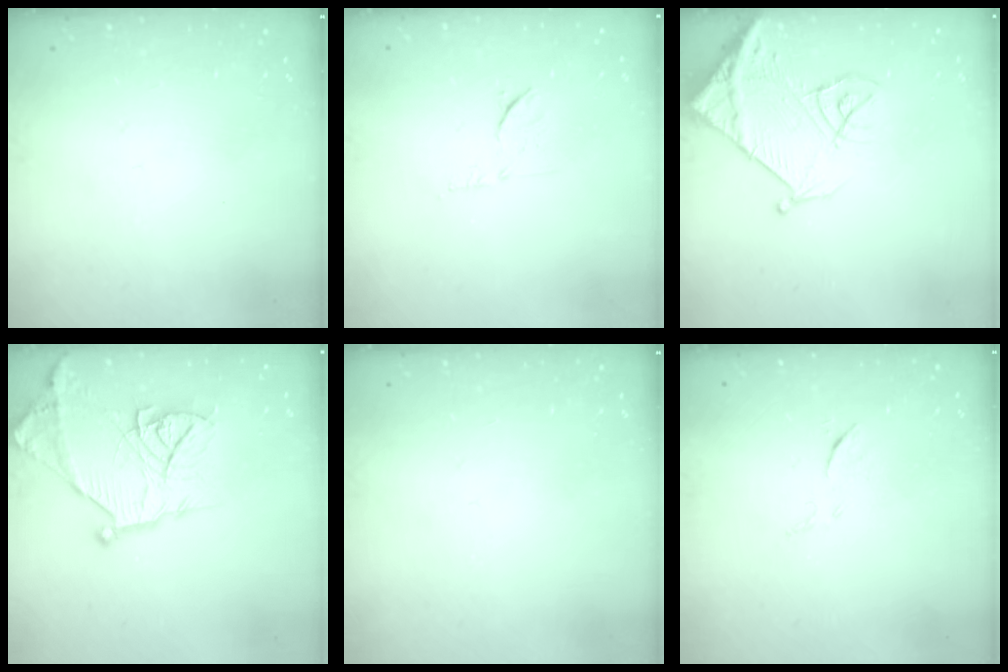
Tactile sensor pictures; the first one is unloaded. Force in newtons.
{"total": 6.6, "press": 6.5, "slide": 0.9}
{"total": 13.7, "press": 13.6, "slide": 1.6}
{"total": 18.7, "press": 18.6, "slide": 1.4}
{"total": 0.0}
{"total": 6.7, "press": 6.7, "slide": 0.3}